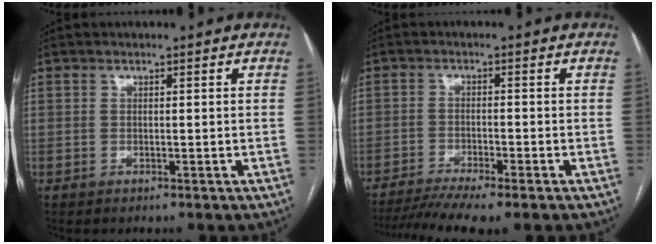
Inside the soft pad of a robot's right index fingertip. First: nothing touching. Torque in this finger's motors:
{"motor_torque": [1.12, -1.02, 0.43, 0.09]}